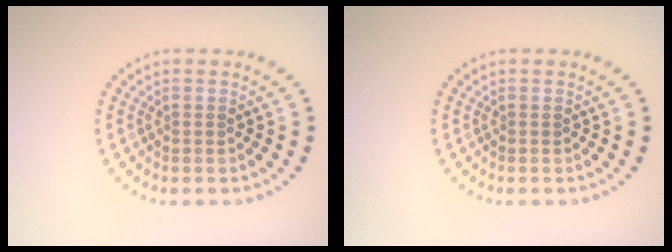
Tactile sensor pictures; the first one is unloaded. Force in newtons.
{"total": 0.0}